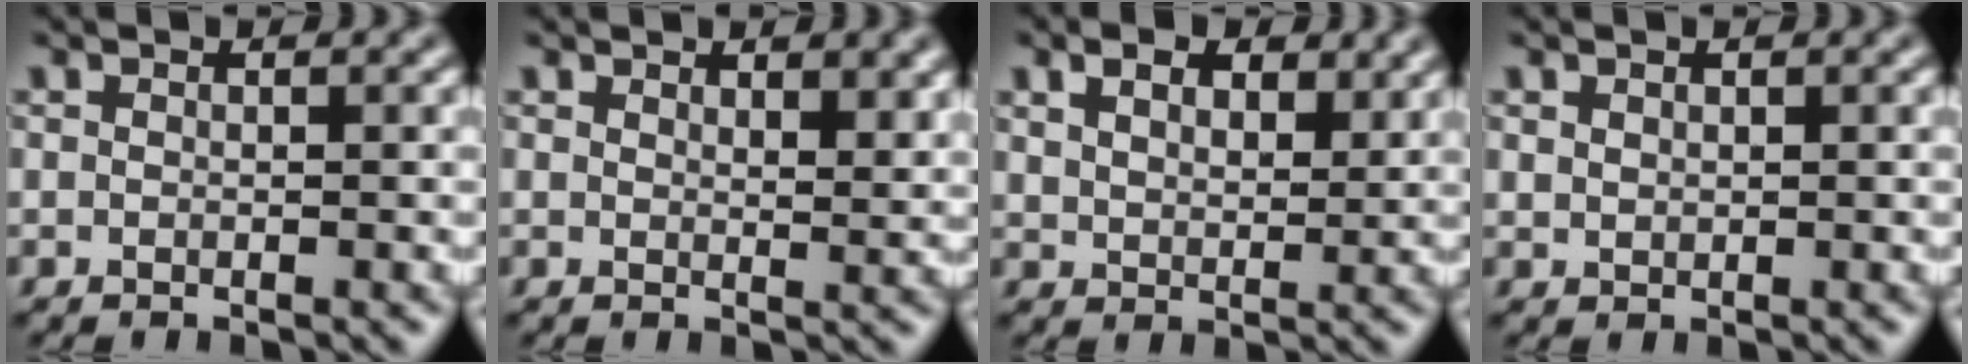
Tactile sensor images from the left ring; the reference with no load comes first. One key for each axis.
{"total": 2.2, "fx": 1.7, "fy": 0.6, "fz": 1.2, "tx": -0.014, "ty": -0.005, "tz": 0.030}
{"total": 3.8, "fx": 2.3, "fy": 2.2, "fz": 2.1, "tx": -0.039, "ty": -0.001, "tz": 0.041}
{"total": 0.7, "fx": 0.5, "fy": 0.5, "fz": 0.2, "tx": -0.004, "ty": -0.002, "tz": 0.014}